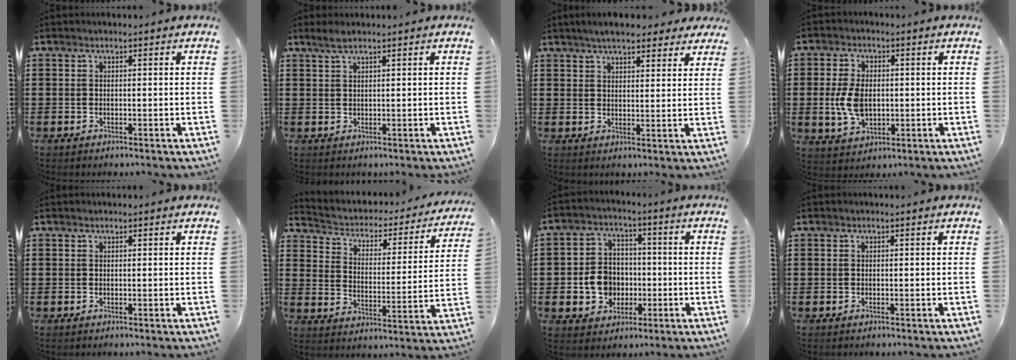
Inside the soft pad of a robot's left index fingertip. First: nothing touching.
{"total": 1.8, "force": [1.2, 0.0, 1.3], "torque": [-0.027, 0.001, 0.022]}
{"total": 5.3, "force": [4.5, 1.2, 2.5], "torque": [-0.059, -0.002, 0.083]}
{"total": 6.7, "force": [0.0, 4.2, 5.2], "torque": [-0.129, 0.001, -0.007]}
{"total": 0.0}
{"total": 2.1, "force": [1.5, 1.3, 0.8], "torque": [-0.031, -0.020, 0.015]}
{"total": 7.0, "force": [-1.2, 6.2, 3.1], "torque": [-0.085, 0.014, -0.023]}
{"total": 0.0}